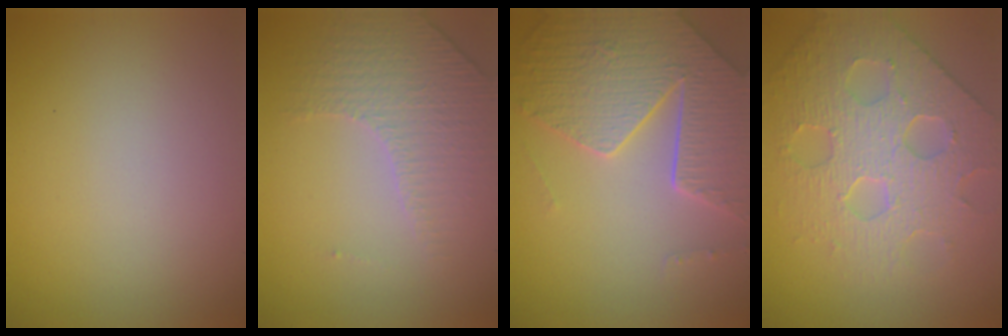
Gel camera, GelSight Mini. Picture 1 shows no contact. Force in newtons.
{"total": 4.2, "press": 2.9, "slide": 3.1}
{"total": 6.7, "press": 5.4, "slide": 4.1}
{"total": 5.3, "press": 4.9, "slide": 2.0}